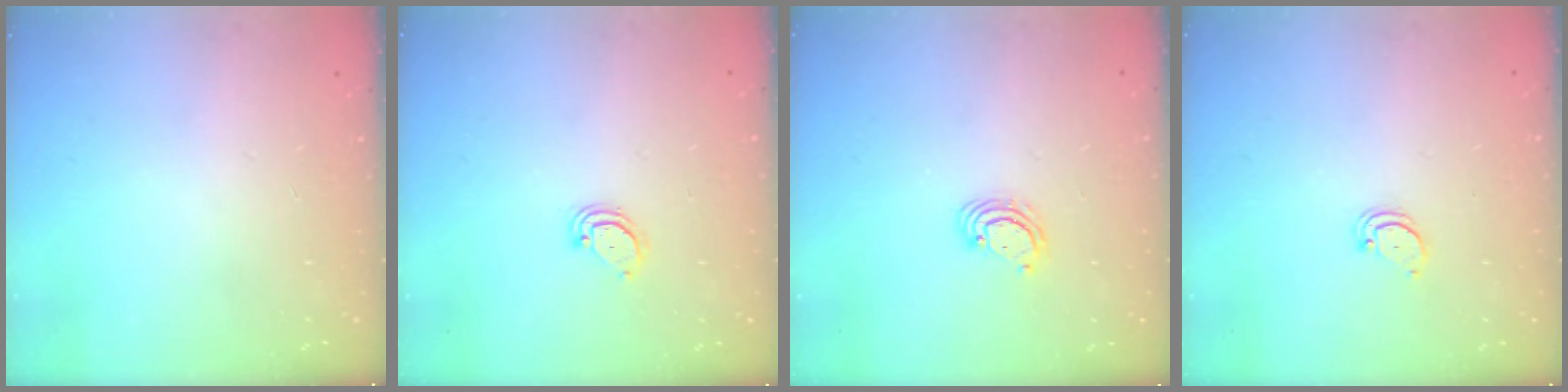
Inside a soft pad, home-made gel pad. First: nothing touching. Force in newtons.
{"total": 3.0, "press": 3.0, "slide": 0.2}
{"total": 2.9, "press": 2.9, "slide": 0.3}
{"total": 2.5, "press": 2.5, "slide": 0.3}